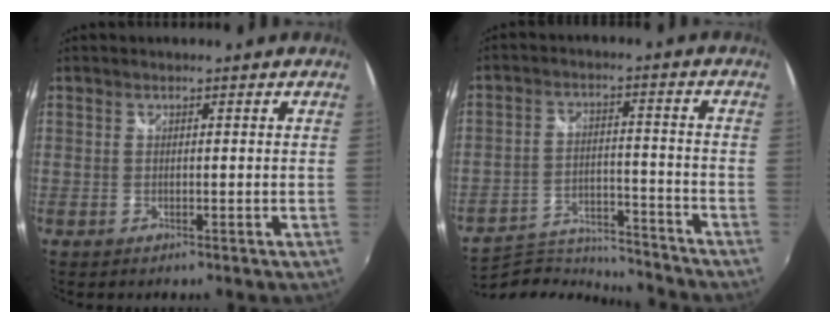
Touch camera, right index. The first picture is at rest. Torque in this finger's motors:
{"motor_torque": [-0.67, -0.64, 0.07, -0.01]}